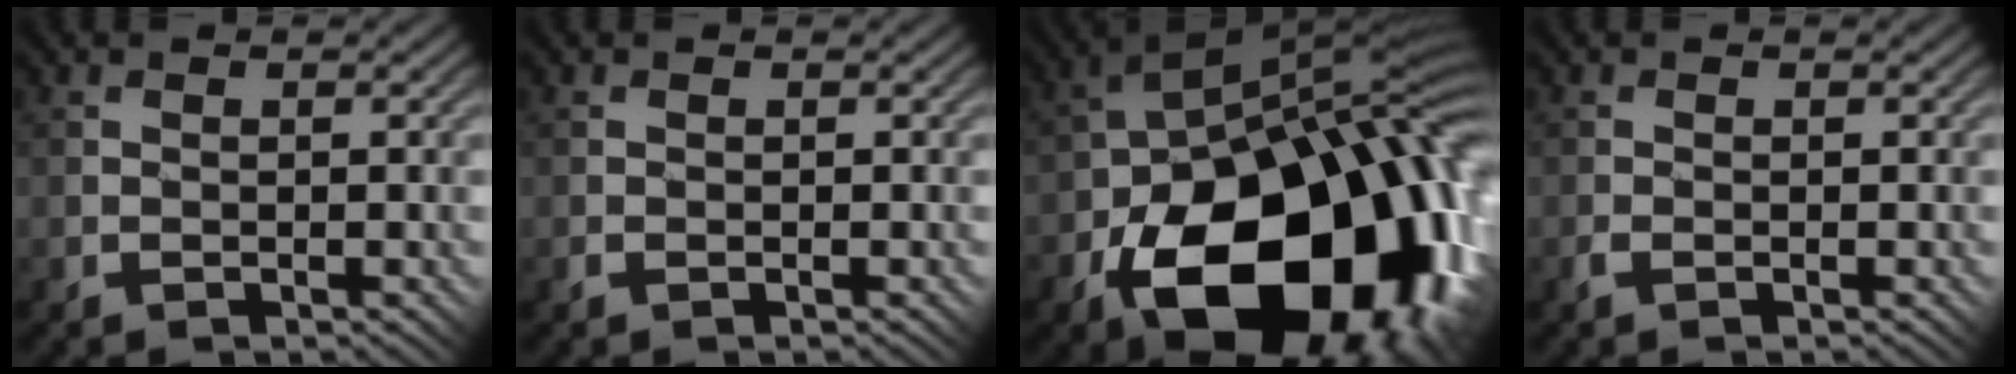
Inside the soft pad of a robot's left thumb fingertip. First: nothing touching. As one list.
[{"total": 0.6, "force": [0.0, 0.5, -0.3], "torque": [0.006, -0.001, -0.002]}, {"total": 18.8, "force": [-7.0, 11.7, 12.9], "torque": [-0.228, -0.050, -0.096]}, {"total": 0.8, "force": [-0.4, 0.6, 0.3], "torque": [-0.011, -0.003, -0.015]}]